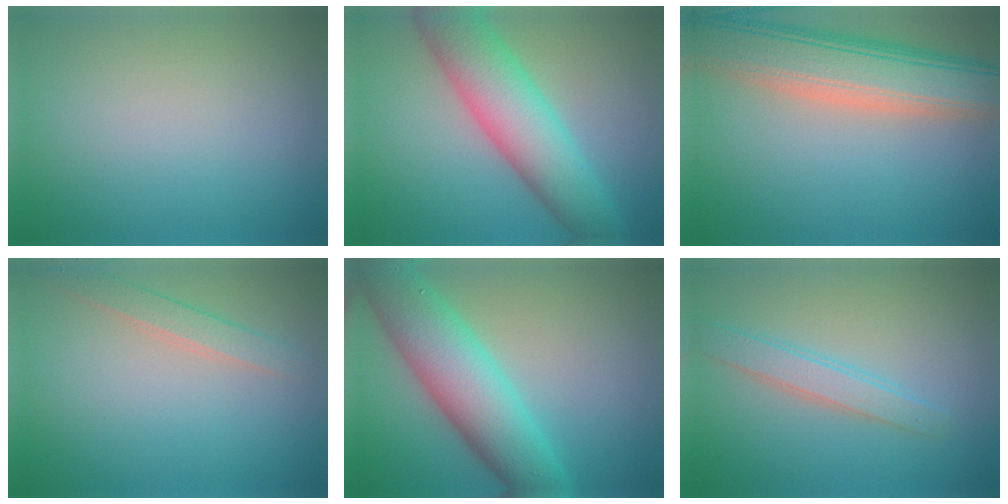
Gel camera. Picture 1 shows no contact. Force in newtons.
{"total": 8.0, "press": 8.0, "slide": 0.1}
{"total": 9.1, "press": 9.1, "slide": 0.5}
{"total": 1.9, "press": 1.9, "slide": 0.0}
{"total": 8.3, "press": 8.3, "slide": 0.2}
{"total": 2.4, "press": 2.4, "slide": 0.1}